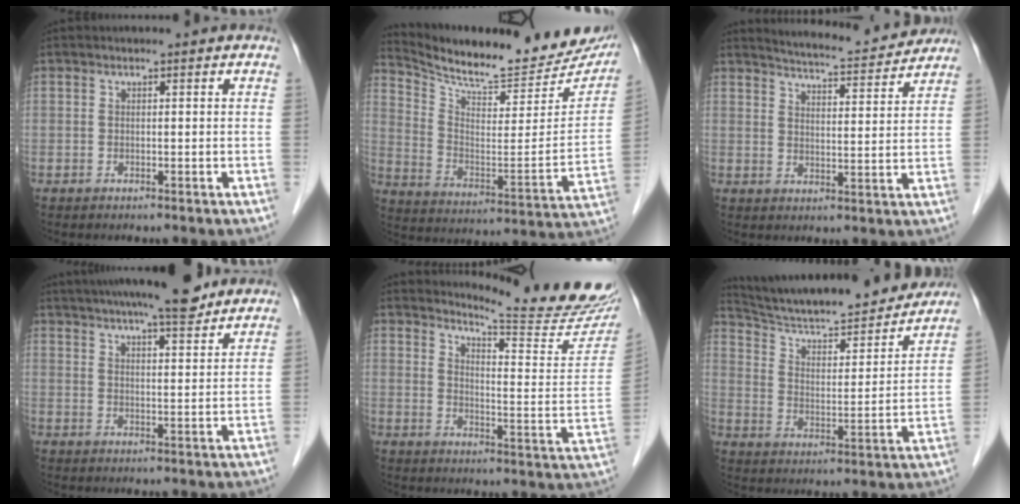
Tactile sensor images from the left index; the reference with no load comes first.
{"total": 21.8, "force": [19.8, 5.1, 7.8], "torque": [-0.124, -0.064, 0.273]}
{"total": 9.6, "force": [9.3, 0.3, 2.2], "torque": [-0.038, -0.005, 0.122]}
{"total": 12.9, "force": [10.8, 1.6, 6.8], "torque": [-0.108, 0.013, 0.152]}
{"total": 16.4, "force": [15.6, -0.5, 5.1], "torque": [-0.075, -0.115, 0.181]}
{"total": 21.6, "force": [19.7, 2.3, 8.5], "torque": [-0.138, -0.024, 0.284]}